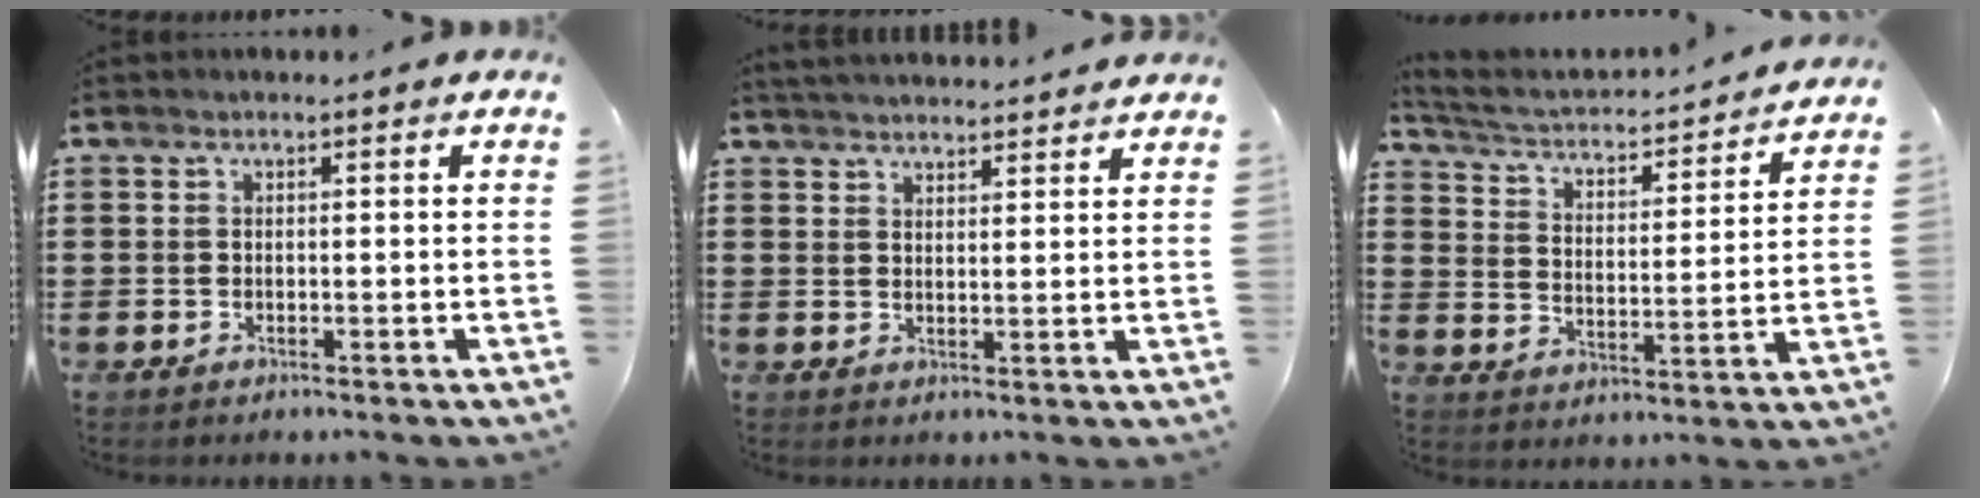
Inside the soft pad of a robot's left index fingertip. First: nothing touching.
{"total": 3.0, "force": [3.0, -0.1, 0.0], "torque": [-0.010, -0.010, 0.056]}
{"total": 2.2, "force": [2.0, 0.7, 0.7], "torque": [-0.033, -0.023, 0.021]}